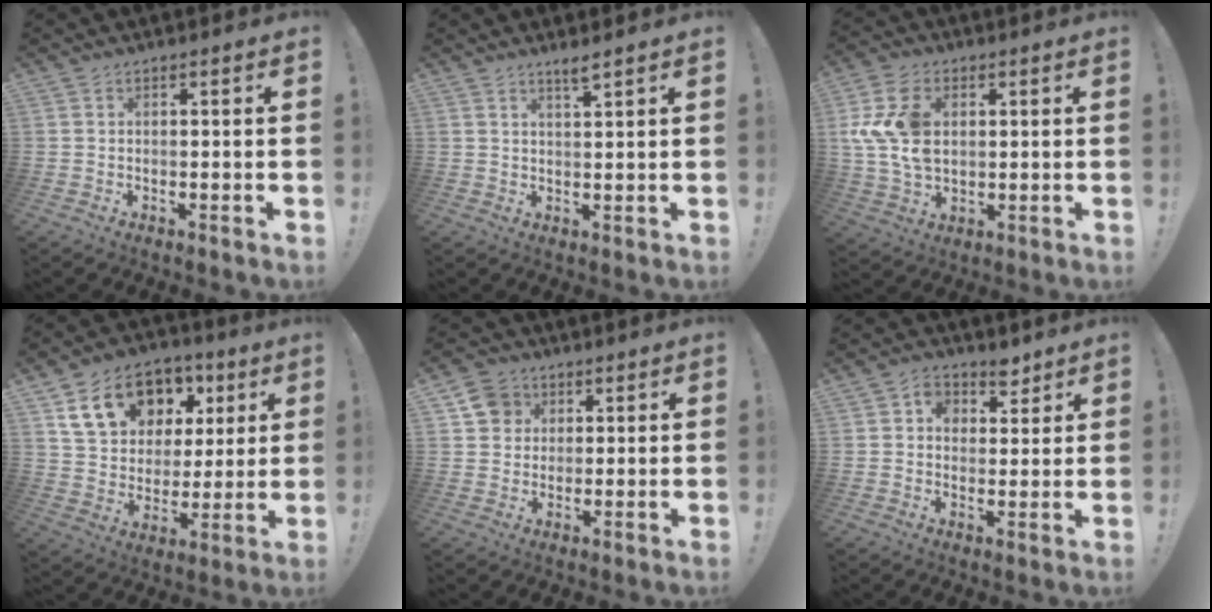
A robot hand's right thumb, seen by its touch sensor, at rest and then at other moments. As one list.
[{"total": 2.7, "force": [2.1, -0.2, 1.7], "torque": [-0.024, -0.013, 0.034]}, {"total": 14.3, "force": [2.8, 10.1, 9.8], "torque": [-0.196, -0.005, 0.053]}, {"total": 18.2, "force": [8.7, 13.2, 8.9], "torque": [-0.139, -0.028, 0.174]}, {"total": 7.9, "force": [3.1, 7.0, 1.8], "torque": [-0.019, -0.014, 0.064]}, {"total": 7.0, "force": [3.5, 5.7, 2.2], "torque": [-0.015, -0.023, 0.065]}]